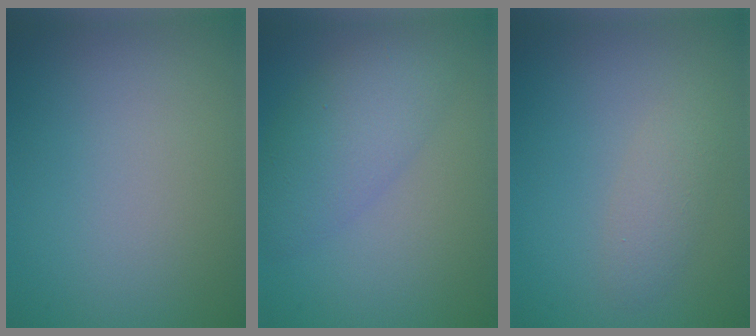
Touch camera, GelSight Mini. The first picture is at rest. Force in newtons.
{"total": 4.7, "press": 4.7, "slide": 0.3}
{"total": 1.8, "press": 1.8, "slide": 0.2}